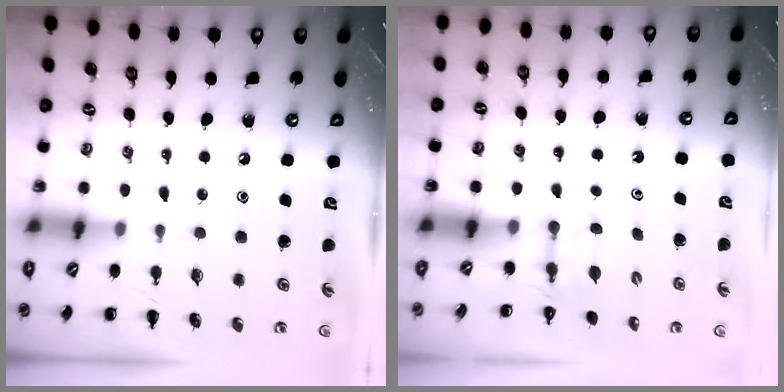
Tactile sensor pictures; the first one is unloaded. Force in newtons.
{"total": 2.6, "press": 2.4, "slide": 1.0}